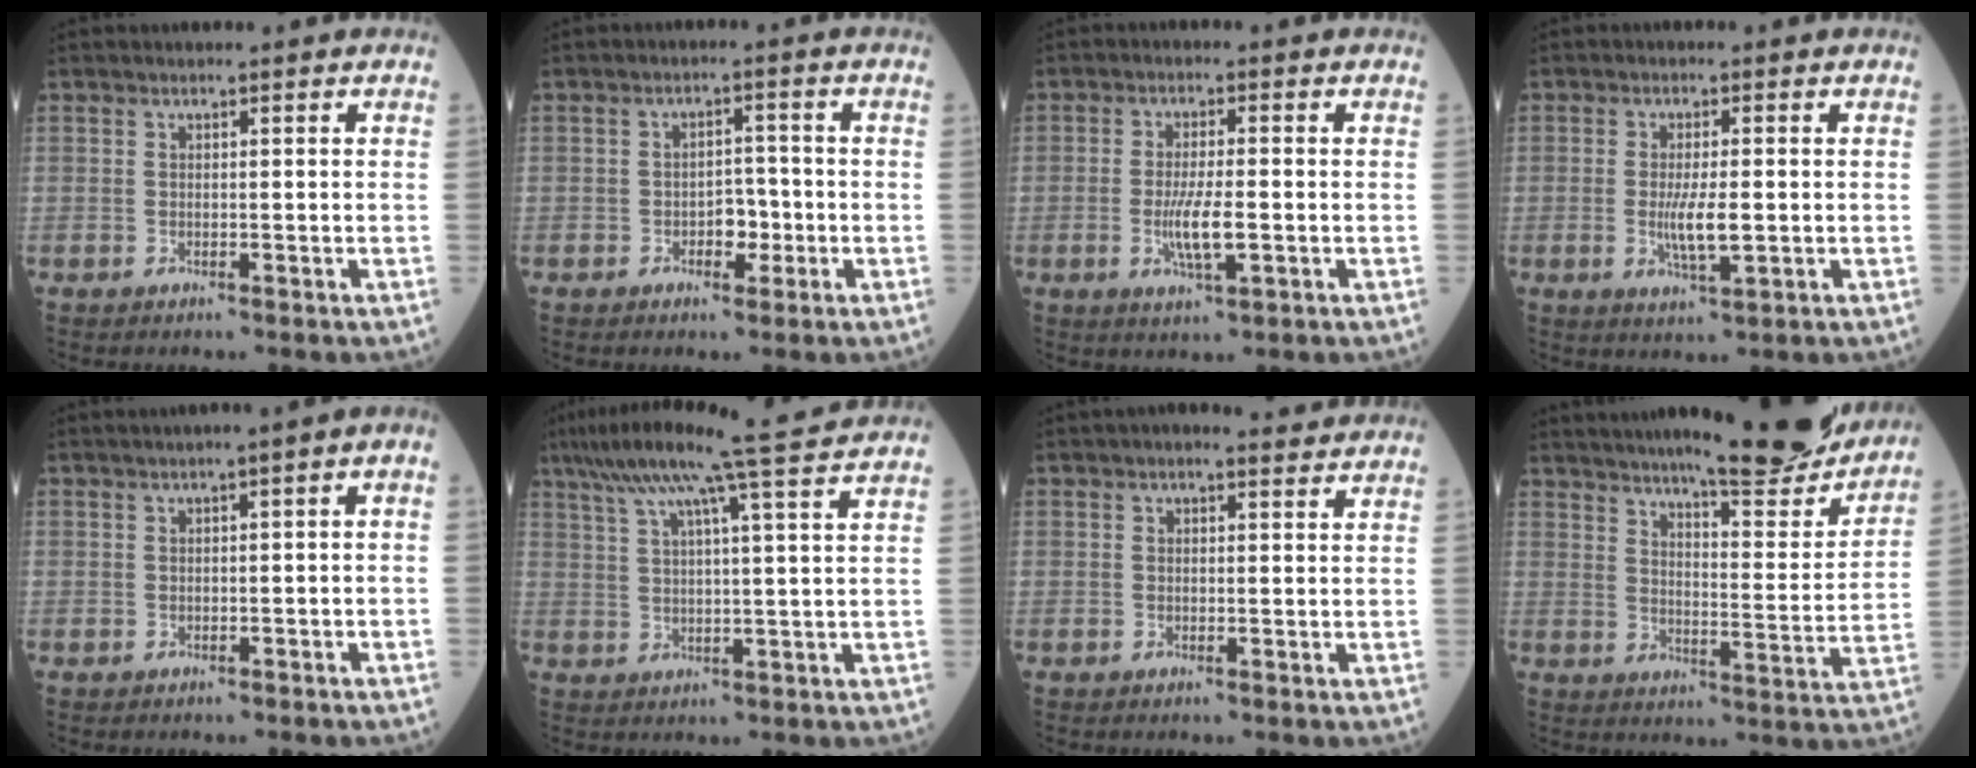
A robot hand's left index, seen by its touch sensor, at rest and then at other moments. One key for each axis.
{"total": 3.3, "fx": -1.2, "fy": 2.0, "fz": 2.3, "tx": -0.026, "ty": 0.006, "tz": -0.022}
{"total": 5.2, "fx": -1.2, "fy": 0.9, "fz": 5.0, "tx": -0.102, "ty": -0.010, "tz": -0.022}
{"total": 4.6, "fx": -0.5, "fy": 0.9, "fz": 4.5, "tx": -0.090, "ty": -0.009, "tz": -0.009}
{"total": 3.1, "fx": -0.2, "fy": 1.0, "fz": 2.9, "tx": -0.035, "ty": 0.014, "tz": -0.009}
{"total": 13.1, "fx": 10.4, "fy": -1.6, "fz": 7.8, "tx": -0.133, "ty": 0.016, "tz": 0.142}
{"total": 2.9, "fx": 2.3, "fy": 0.8, "fz": 1.5, "tx": -0.022, "ty": 0.020, "tz": 0.030}
{"total": 18.2, "fx": 16.0, "fy": 1.7, "fz": 8.3, "tx": -0.111, "ty": -0.028, "tz": 0.214}